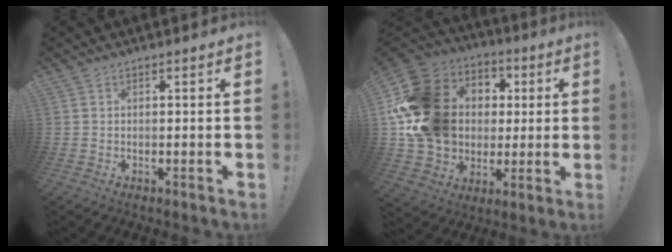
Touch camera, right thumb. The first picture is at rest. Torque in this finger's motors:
{"motor_torque": [2.54, 2.47, 1.78, -0.10, 0.57]}